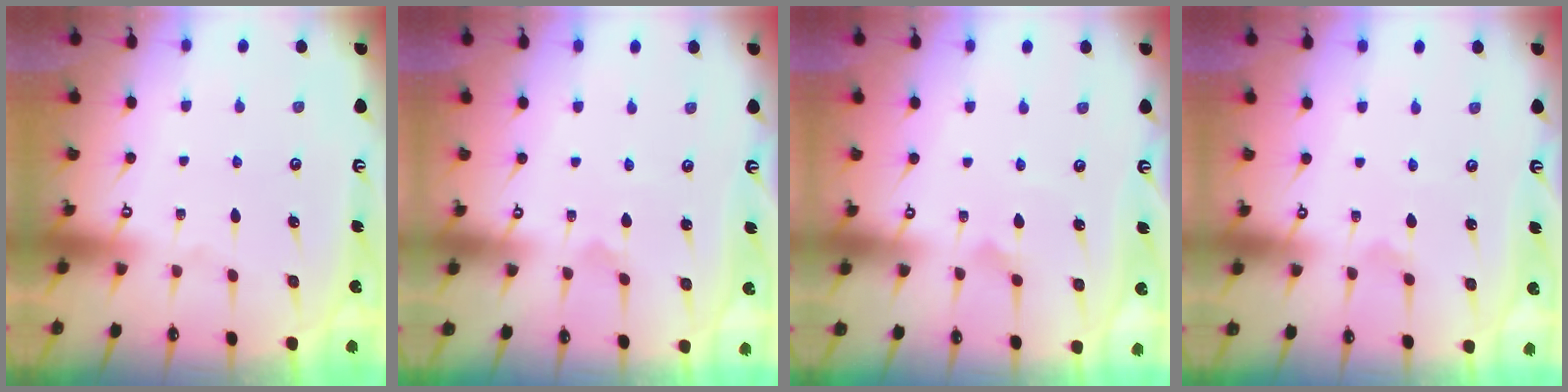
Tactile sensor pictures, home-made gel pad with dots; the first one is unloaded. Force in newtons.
{"total": 0.7, "press": 0.7, "slide": 0.1}
{"total": 3.0, "press": 3.0, "slide": 0.2}
{"total": 1.3, "press": 1.3, "slide": 0.1}